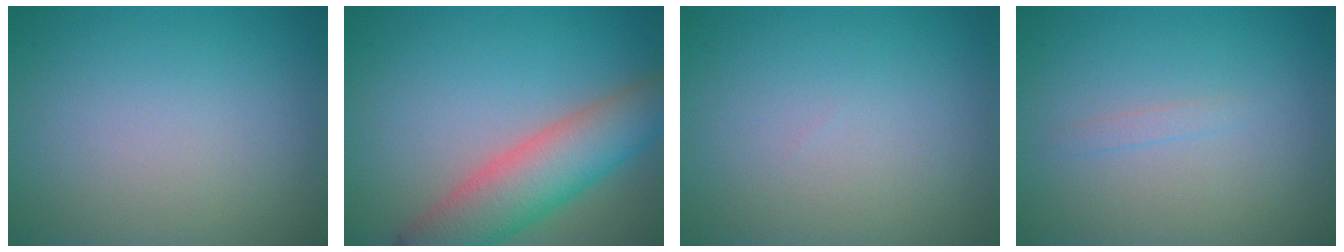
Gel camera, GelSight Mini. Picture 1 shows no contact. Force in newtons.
{"total": 7.3, "press": 7.3, "slide": 0.3}
{"total": 0.0}
{"total": 0.7, "press": 0.7, "slide": 0.0}